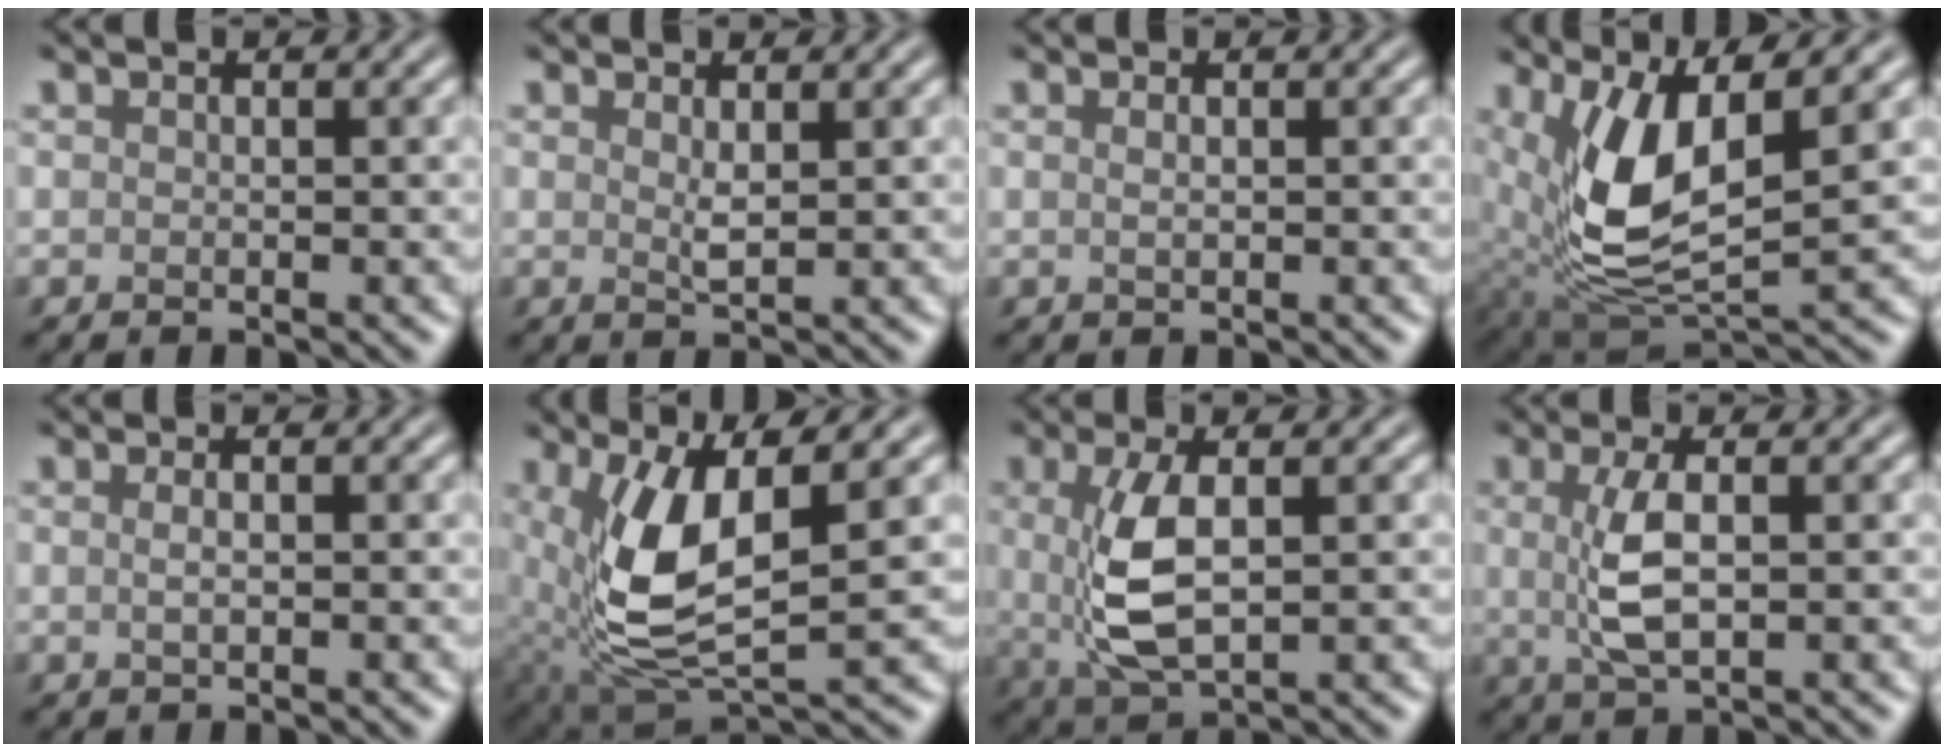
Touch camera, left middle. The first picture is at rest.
{"total": 1.0, "force": [0.4, 0.0, 0.9], "torque": [-0.024, -0.006, 0.012]}
{"total": 0.9, "force": [0.3, 0.4, 0.8], "torque": [-0.008, -0.003, -0.001]}
{"total": 8.9, "force": [1.7, 3.7, 7.9], "torque": [-0.179, -0.014, 0.038]}
{"total": 1.0, "force": [0.0, 0.4, 1.0], "torque": [-0.016, -0.004, -0.003]}
{"total": 9.5, "force": [0.8, 4.0, 8.6], "torque": [-0.201, -0.019, 0.024]}
{"total": 5.5, "force": [0.2, 2.1, 5.0], "torque": [-0.117, -0.009, 0.012]}
{"total": 3.6, "force": [0.2, 1.0, 3.4], "torque": [-0.080, -0.002, 0.011]}